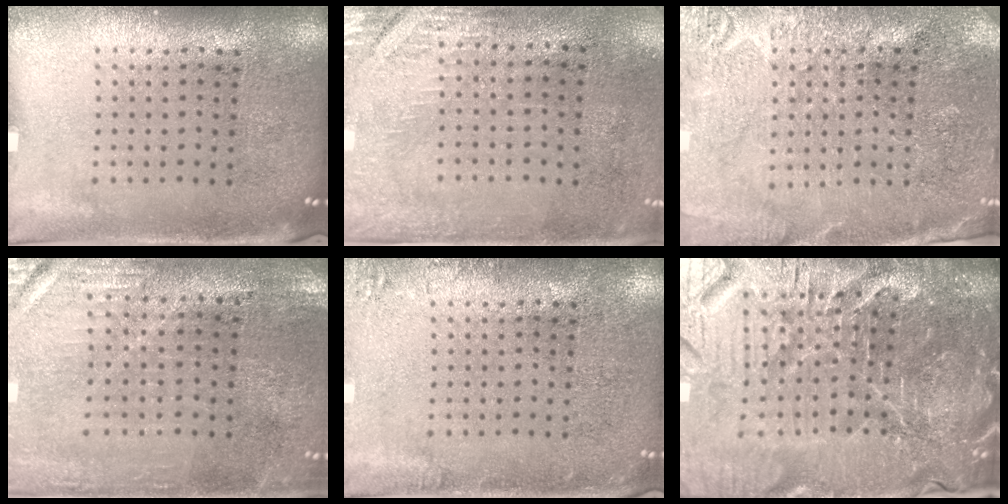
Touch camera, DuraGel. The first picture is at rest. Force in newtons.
{"total": 2.8, "press": 2.4, "slide": 1.4}
{"total": 2.8, "press": 2.8, "slide": 0.1}
{"total": 0.7, "press": 0.6, "slide": 0.2}
{"total": 1.5, "press": 1.4, "slide": 0.3}
{"total": 7.2, "press": 6.4, "slide": 3.4}